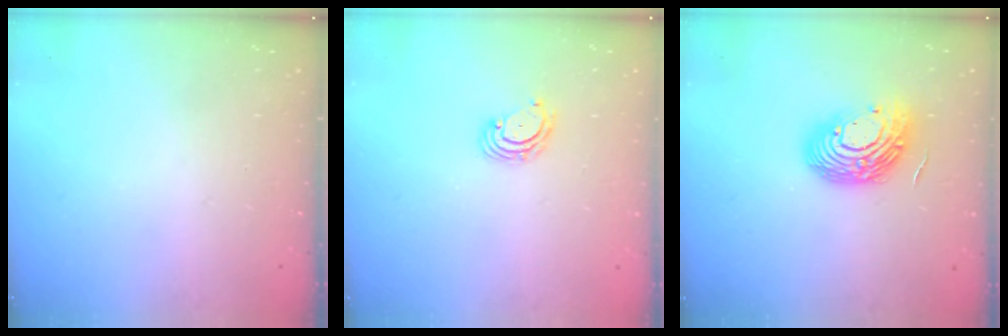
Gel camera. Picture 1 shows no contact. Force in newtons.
{"total": 2.8, "press": 2.8, "slide": 0.3}
{"total": 14.0, "press": 13.9, "slide": 1.1}